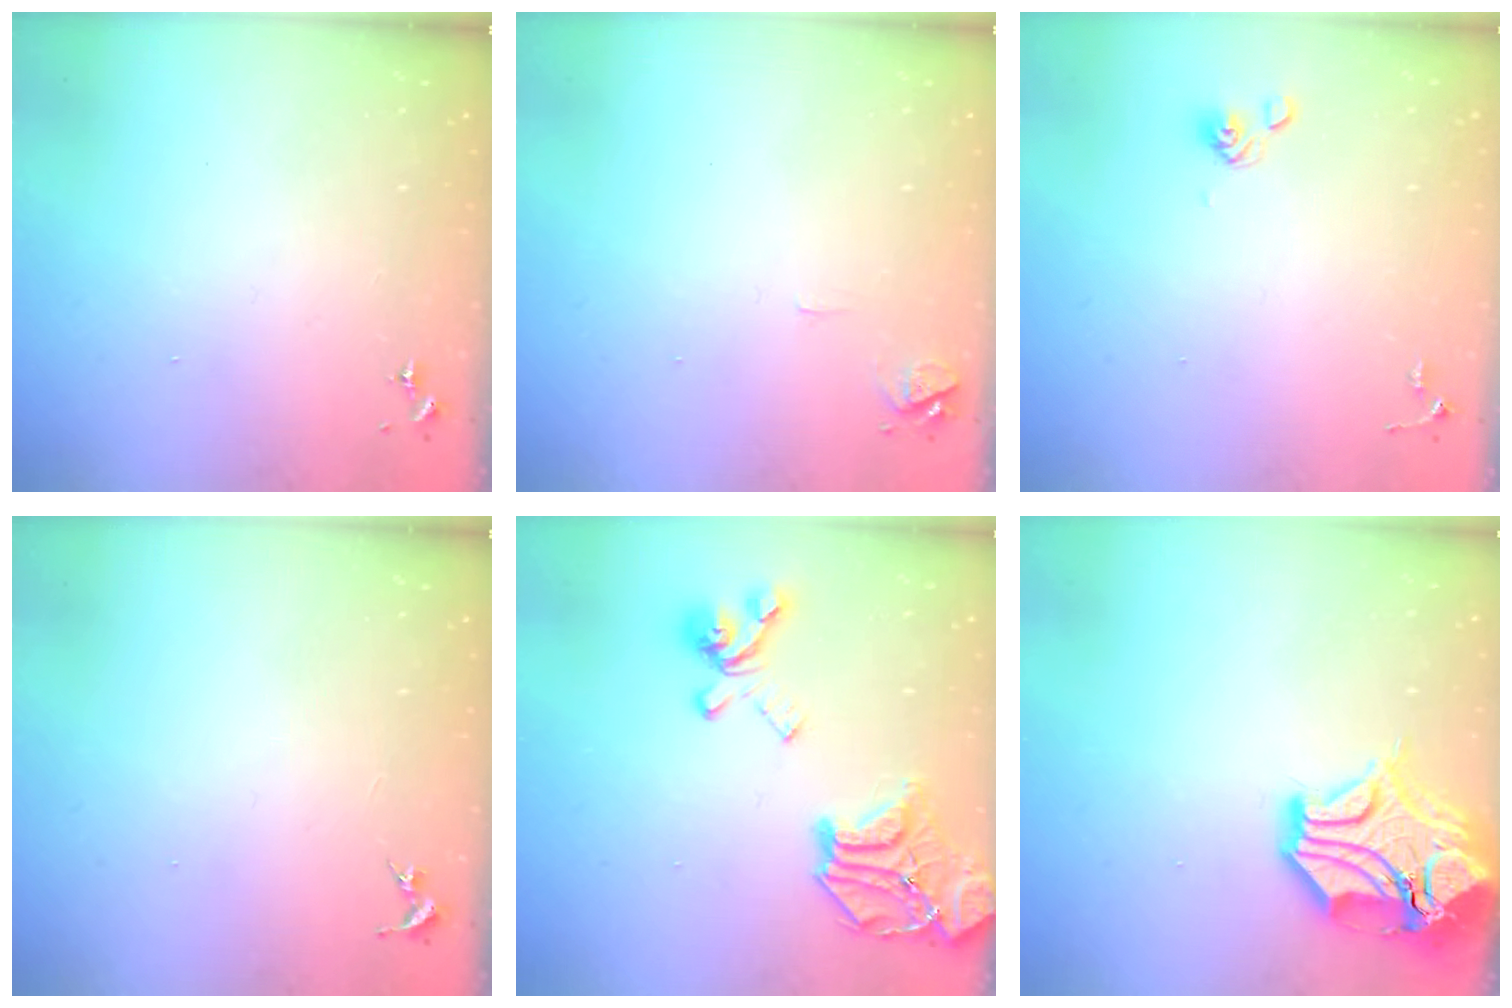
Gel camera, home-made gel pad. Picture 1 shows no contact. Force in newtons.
{"total": 6.3, "press": 6.3, "slide": 0.7}
{"total": 5.7, "press": 5.3, "slide": 2.1}
{"total": 0.0}
{"total": 20.3, "press": 20.2, "slide": 2.2}
{"total": 17.9, "press": 17.7, "slide": 2.6}